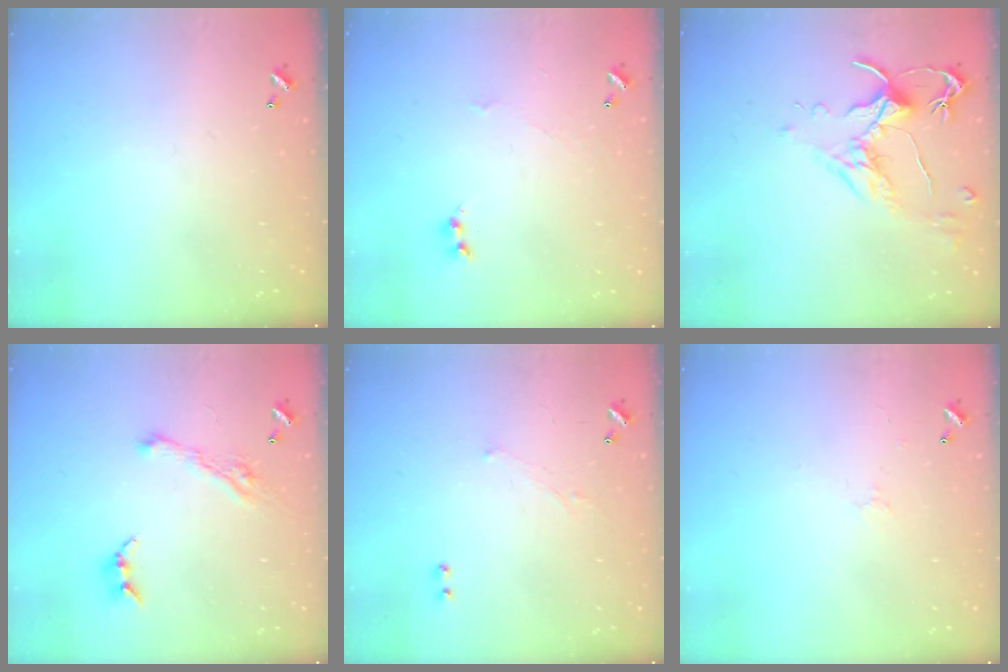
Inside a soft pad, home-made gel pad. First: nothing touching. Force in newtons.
{"total": 1.6, "press": 1.6, "slide": 0.2}
{"total": 1.6, "press": 1.4, "slide": 0.7}
{"total": 5.8, "press": 5.8, "slide": 0.9}
{"total": 1.2, "press": 0.8, "slide": 0.9}
{"total": 0.7, "press": 0.2, "slide": 0.6}